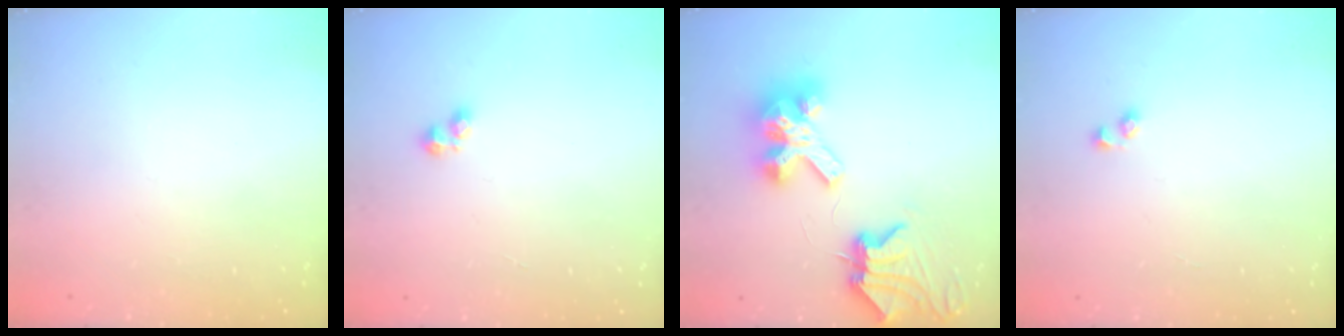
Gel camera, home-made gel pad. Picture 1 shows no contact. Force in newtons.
{"total": 2.4, "press": 2.3, "slide": 0.5}
{"total": 11.4, "press": 11.3, "slide": 1.4}
{"total": 2.1, "press": 1.7, "slide": 1.2}